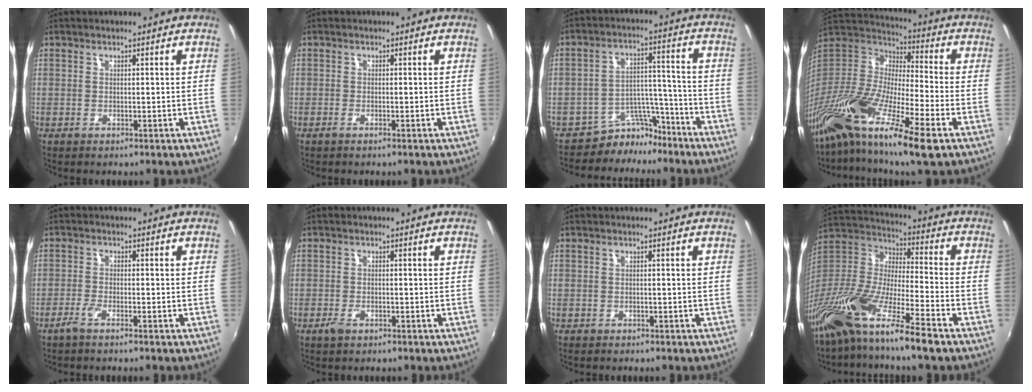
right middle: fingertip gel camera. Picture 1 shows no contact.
{"total": 0.8, "force": [-0.7, 0.0, 0.5], "torque": [-0.012, -0.002, -0.015]}
{"total": 8.1, "force": [-7.1, 3.8, 0.6], "torque": [-0.009, 0.042, -0.113]}
{"total": 22.2, "force": [-13.4, 4.2, 17.2], "torque": [-0.331, -0.045, -0.263]}
{"total": 2.5, "force": [-1.9, 0.3, 1.6], "torque": [-0.048, -0.002, -0.041]}
{"total": 2.1, "force": [-1.3, 1.0, 1.3], "torque": [-0.029, -0.004, -0.026]}
{"total": 0.6, "force": [-0.4, 0.3, 0.0], "torque": [-0.002, -0.002, -0.006]}
{"total": 19.4, "force": [-13.6, 2.5, 13.5], "torque": [-0.261, -0.026, -0.263]}